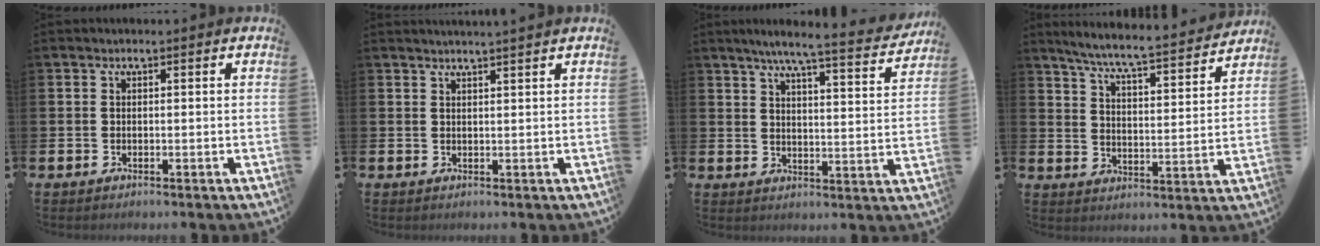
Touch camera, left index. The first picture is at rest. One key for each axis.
{"total": 1.4, "fx": 1.4, "fy": -0.4, "fz": 0.1, "tx": -0.001, "ty": -0.005, "tz": 0.026}
{"total": 6.5, "fx": 5.9, "fy": 0.0, "fz": 2.8, "tx": -0.062, "ty": -0.038, "tz": 0.096}
{"total": 6.8, "fx": 6.3, "fy": 0.0, "fz": 2.5, "tx": -0.077, "ty": -0.048, "tz": 0.105}